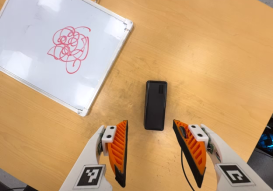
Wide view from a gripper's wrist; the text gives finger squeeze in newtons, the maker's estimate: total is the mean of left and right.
{"total": 0.0}